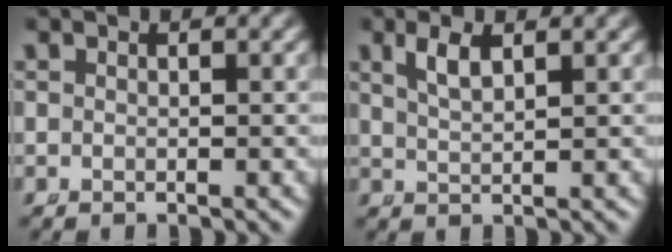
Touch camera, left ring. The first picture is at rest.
{"total": 1.8, "force": [1.0, 0.1, 1.5], "torque": [-0.031, -0.005, 0.030]}